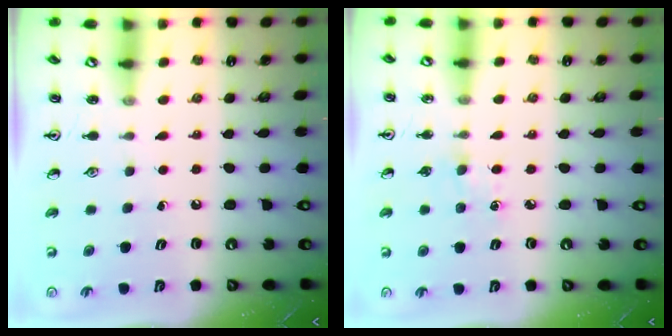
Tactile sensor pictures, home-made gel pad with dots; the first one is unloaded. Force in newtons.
{"total": 3.5, "press": 3.4, "slide": 0.5}